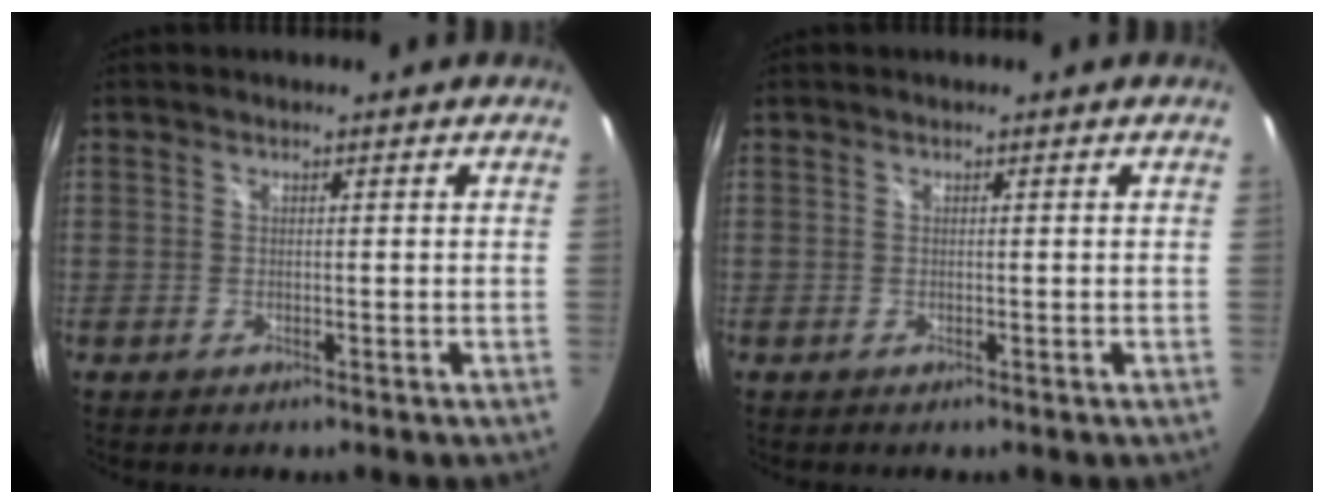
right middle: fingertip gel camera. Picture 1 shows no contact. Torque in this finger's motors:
{"motor_torque": [0.00, 0.00, 0.00, 0.00]}